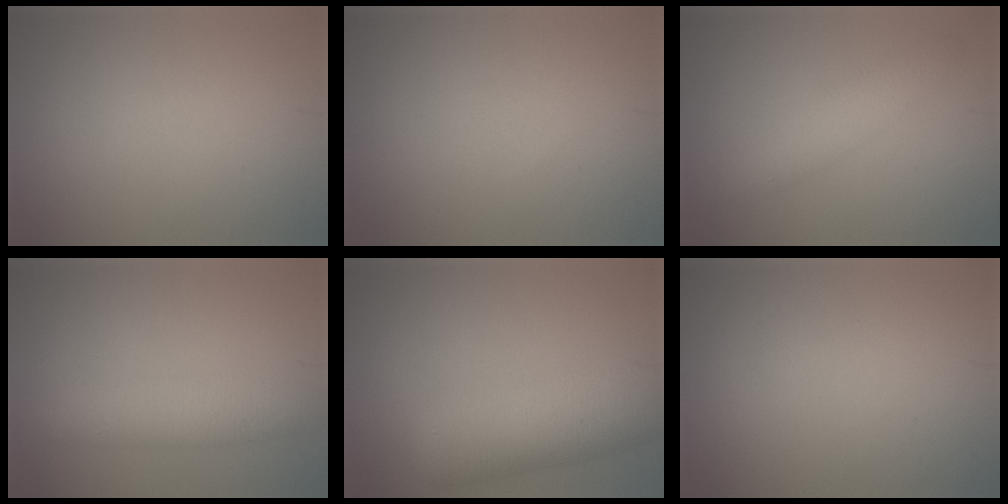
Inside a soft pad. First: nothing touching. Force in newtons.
{"total": 0.0}
{"total": 2.8, "press": 2.8, "slide": 0.0}
{"total": 3.7, "press": 3.7, "slide": 0.1}
{"total": 7.0, "press": 7.0, "slide": 0.1}
{"total": 0.0}